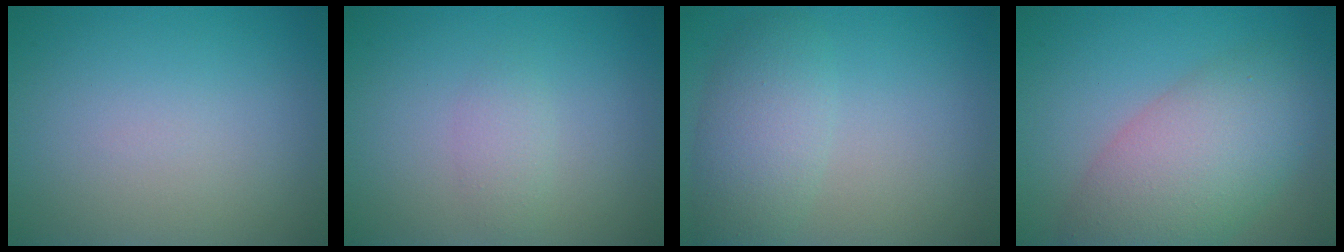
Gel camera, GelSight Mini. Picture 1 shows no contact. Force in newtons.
{"total": 1.3, "press": 1.3, "slide": 0.0}
{"total": 4.0, "press": 4.0, "slide": 0.2}
{"total": 7.7, "press": 7.7, "slide": 0.2}